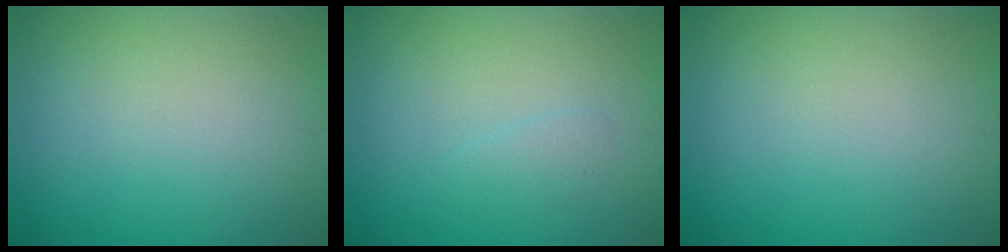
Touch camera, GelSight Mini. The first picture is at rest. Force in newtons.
{"total": 1.0, "press": 1.0, "slide": 0.1}
{"total": 0.0}